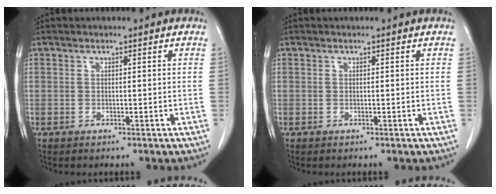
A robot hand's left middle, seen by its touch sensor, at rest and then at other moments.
{"total": 0.0}